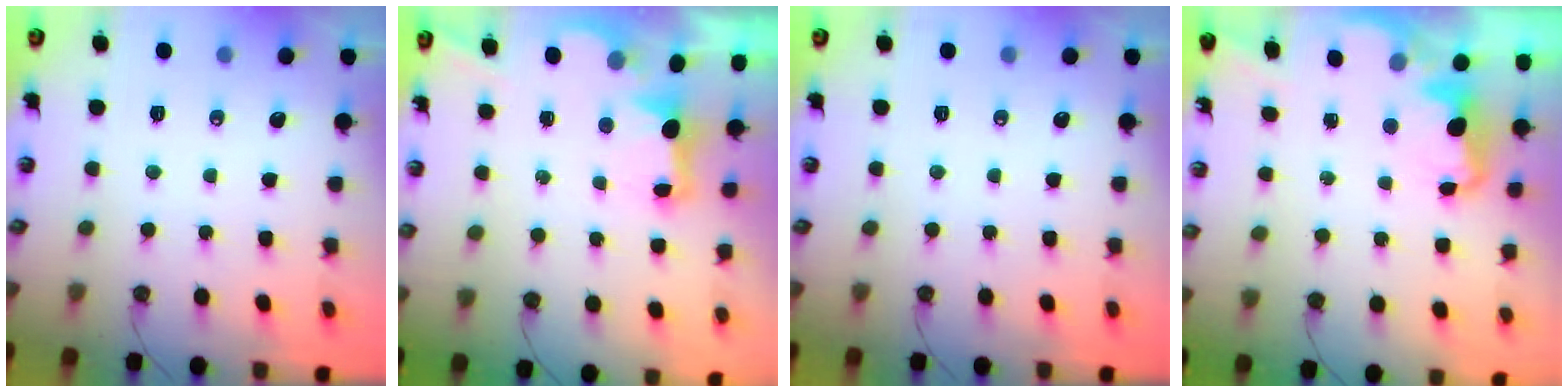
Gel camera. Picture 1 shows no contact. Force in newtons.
{"total": 2.2, "press": 2.1, "slide": 0.7}
{"total": 0.0}
{"total": 2.6, "press": 2.5, "slide": 0.6}